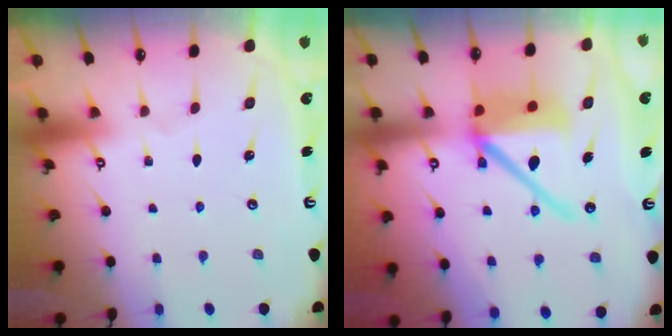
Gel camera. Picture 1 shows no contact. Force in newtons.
{"total": 15.9, "press": 15.7, "slide": 2.0}